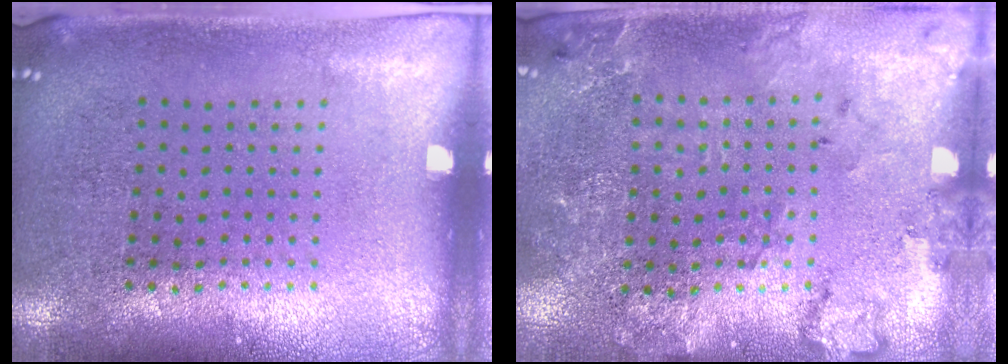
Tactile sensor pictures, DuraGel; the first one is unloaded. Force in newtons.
{"total": 1.8, "press": 1.8, "slide": 0.3}